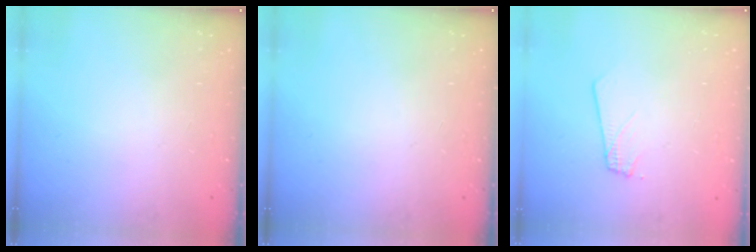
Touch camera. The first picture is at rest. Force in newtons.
{"total": 0.0}
{"total": 2.9, "press": 2.8, "slide": 0.3}